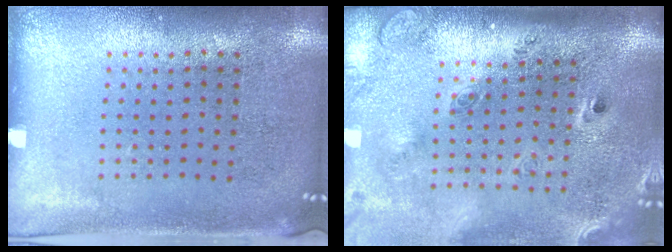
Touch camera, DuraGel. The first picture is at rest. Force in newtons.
{"total": 2.6, "press": 1.9, "slide": 1.8}